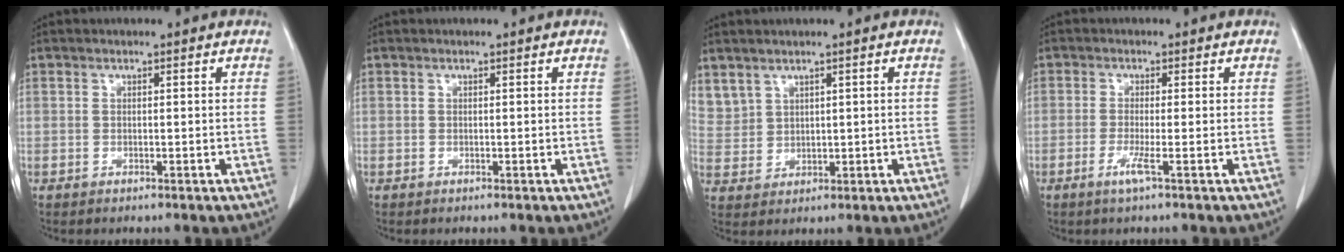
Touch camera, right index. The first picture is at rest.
{"total": 0.0}
{"total": 6.4, "force": [3.8, 4.8, 2.0], "torque": [-0.061, 0.016, 0.097]}
{"total": 2.5, "force": [-1.2, -0.4, 2.2], "torque": [-0.046, -0.006, -0.027]}